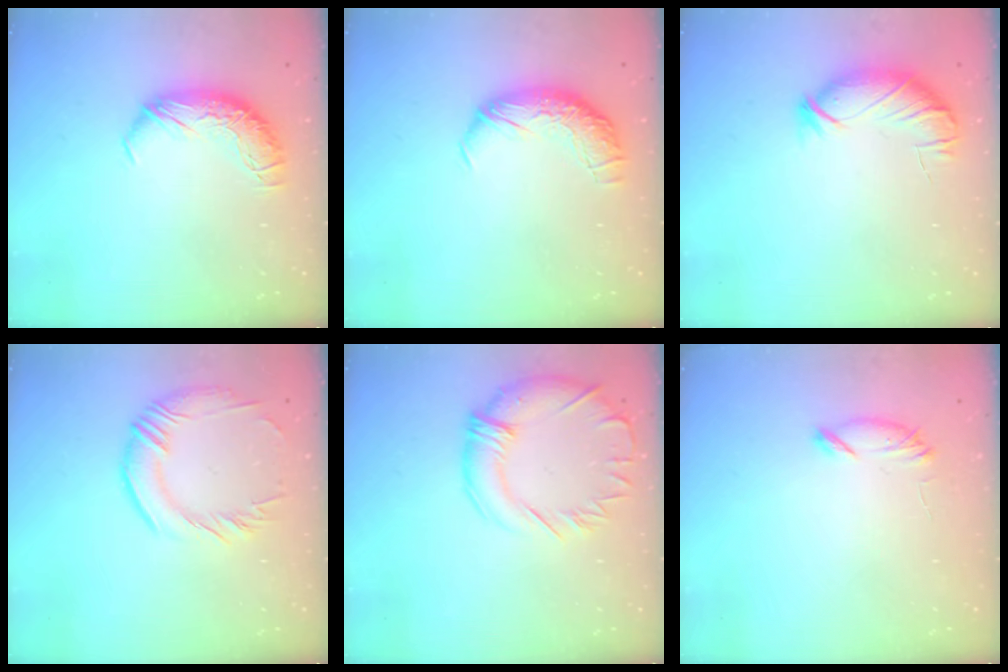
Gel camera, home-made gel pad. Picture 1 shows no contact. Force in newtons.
{"total": 2.4, "press": 1.1, "slide": 2.1}
{"total": 4.3, "press": 4.0, "slide": 1.6}
{"total": 2.6, "press": 2.2, "slide": 1.5}
{"total": 3.0, "press": 2.7, "slide": 1.3}
{"total": 6.6, "press": 6.6, "slide": 0.7}